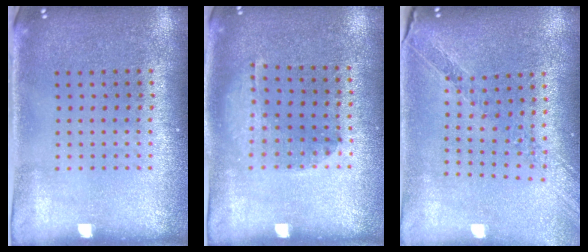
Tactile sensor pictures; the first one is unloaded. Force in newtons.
{"total": 1.1, "press": 1.0, "slide": 0.2}
{"total": 1.1, "press": 1.0, "slide": 0.1}